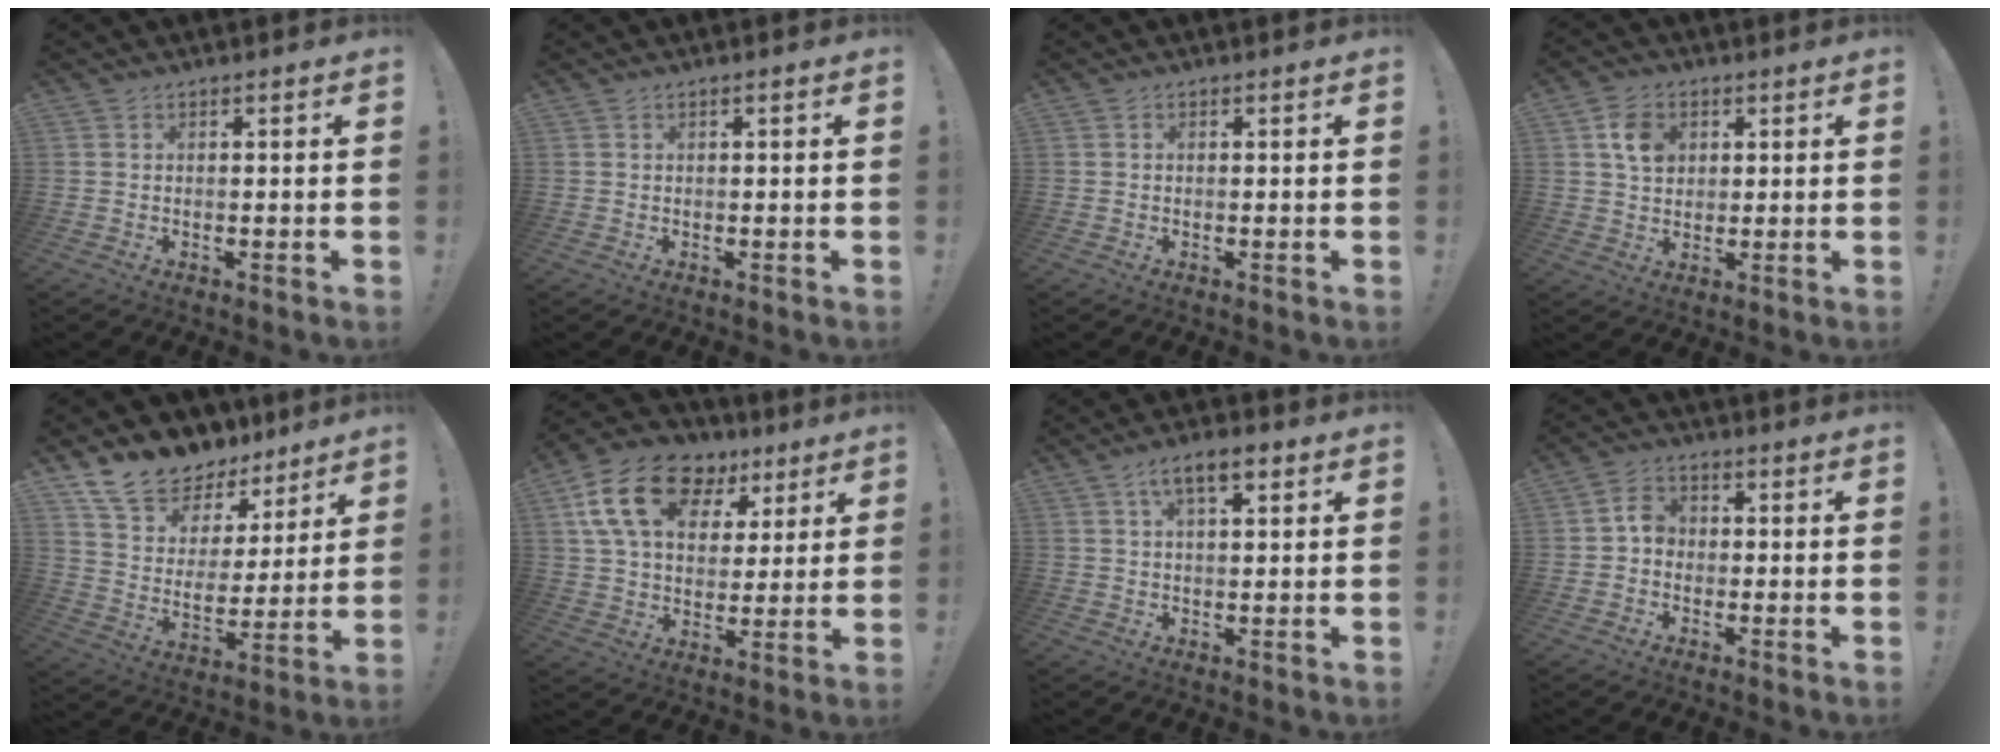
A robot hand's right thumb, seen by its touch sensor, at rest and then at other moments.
{"total": 0.6, "force": [0.1, -0.1, 0.6], "torque": [-0.009, -0.002, 0.000]}
{"total": 0.0}
{"total": 7.5, "force": [2.6, 5.8, 4.0], "torque": [-0.062, 0.005, 0.050]}
{"total": 13.9, "force": [11.7, 6.3, 3.9], "torque": [-0.078, -0.094, 0.214]}
{"total": 19.6, "force": [8.9, 12.4, 12.3], "torque": [-0.207, -0.030, 0.161]}
{"total": 6.7, "force": [3.2, 2.7, 5.3], "torque": [-0.087, -0.001, 0.053]}
{"total": 4.8, "force": [-0.8, 3.8, 2.7], "torque": [-0.048, 0.017, -0.013]}